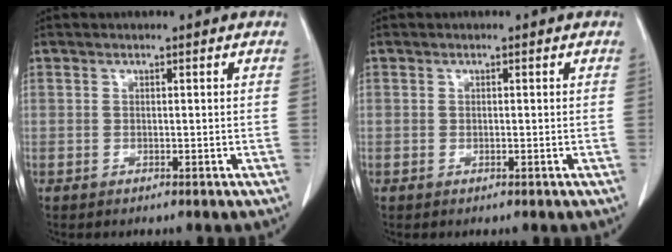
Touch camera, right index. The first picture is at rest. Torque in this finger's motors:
{"motor_torque": [0.08, 0.02, -0.05, -0.01]}